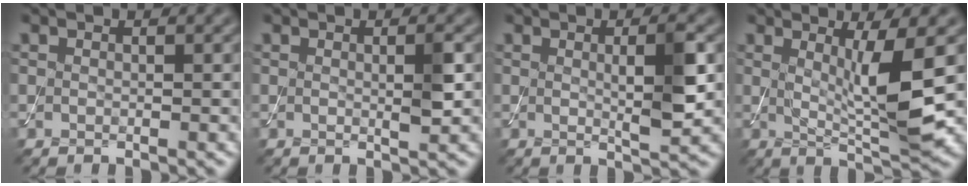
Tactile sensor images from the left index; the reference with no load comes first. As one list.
[{"total": 1.8, "force": [0.2, 0.1, 1.8], "torque": [-0.028, -0.002, -0.001]}, {"total": 3.7, "force": [0.5, 0.5, 3.6], "torque": [-0.058, -0.005, 0.008]}, {"total": 5.4, "force": [0.8, 0.7, 5.3], "torque": [-0.091, -0.016, 0.021]}]